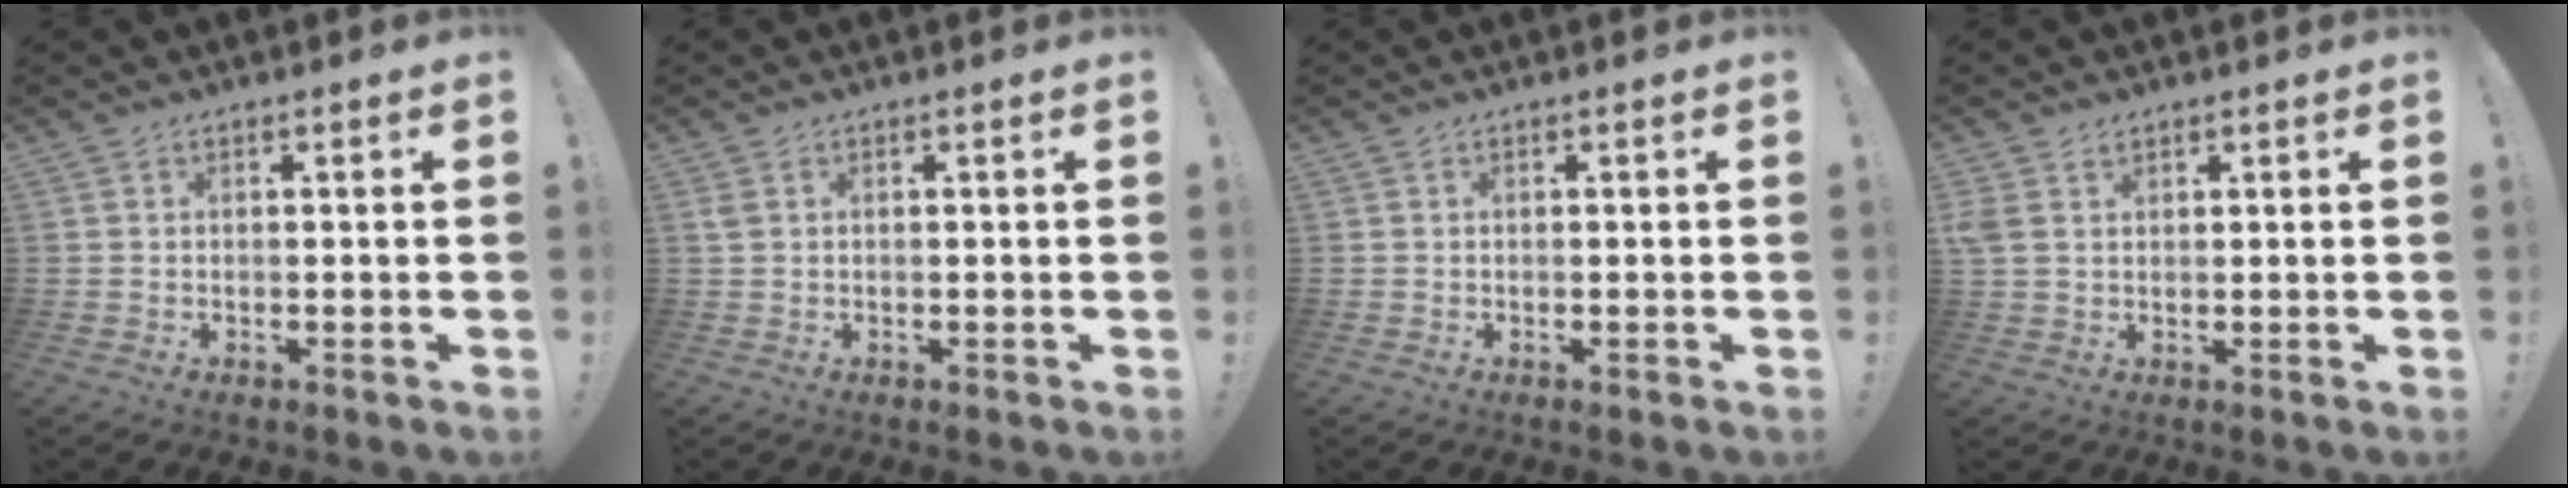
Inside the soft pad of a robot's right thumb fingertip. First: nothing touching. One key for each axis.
{"total": 1.4, "fx": 0.6, "fy": 0.7, "fz": 1.0, "tx": -0.028, "ty": 0.005, "tz": 0.013}
{"total": 0.0}
{"total": 3.7, "fx": 2.0, "fy": 2.4, "fz": 1.8, "tx": -0.026, "ty": -0.008, "tz": 0.039}